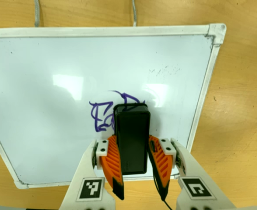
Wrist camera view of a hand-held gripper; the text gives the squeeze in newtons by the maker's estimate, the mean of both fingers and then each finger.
{"total": 13.5, "left": 14.3, "right": 12.6}